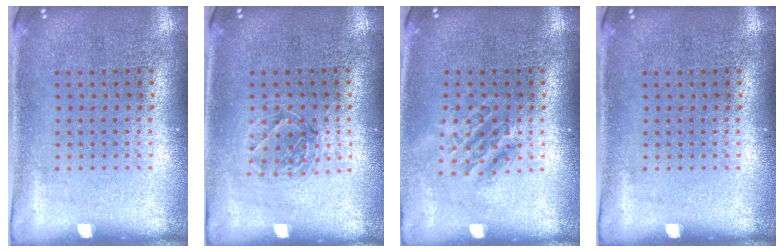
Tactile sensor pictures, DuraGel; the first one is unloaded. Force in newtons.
{"total": 1.2, "press": 1.0, "slide": 0.5}
{"total": 1.3, "press": 1.0, "slide": 0.7}
{"total": 0.0}